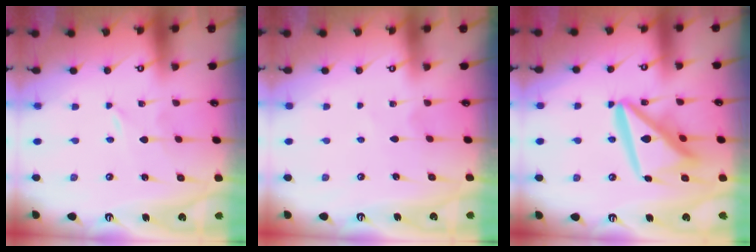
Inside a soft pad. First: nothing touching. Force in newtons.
{"total": 2.3, "press": 2.3, "slide": 0.3}
{"total": 16.1, "press": 16.0, "slide": 2.0}